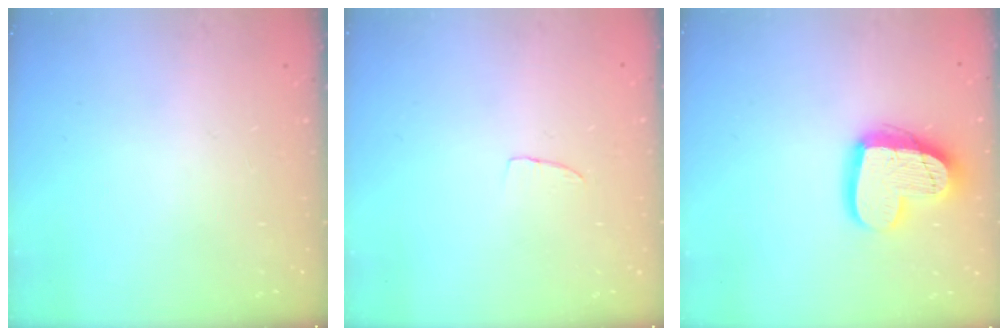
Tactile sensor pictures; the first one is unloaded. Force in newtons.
{"total": 3.5, "press": 3.5, "slide": 0.2}
{"total": 17.8, "press": 17.7, "slide": 1.4}